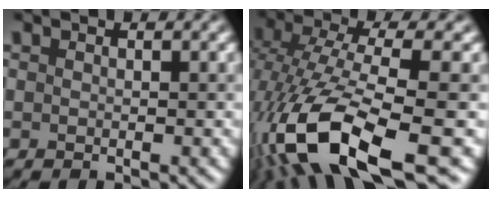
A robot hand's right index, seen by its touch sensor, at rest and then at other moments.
{"total": 13.0, "force": [-4.2, 4.8, 11.3], "torque": [-0.233, -0.004, -0.080]}